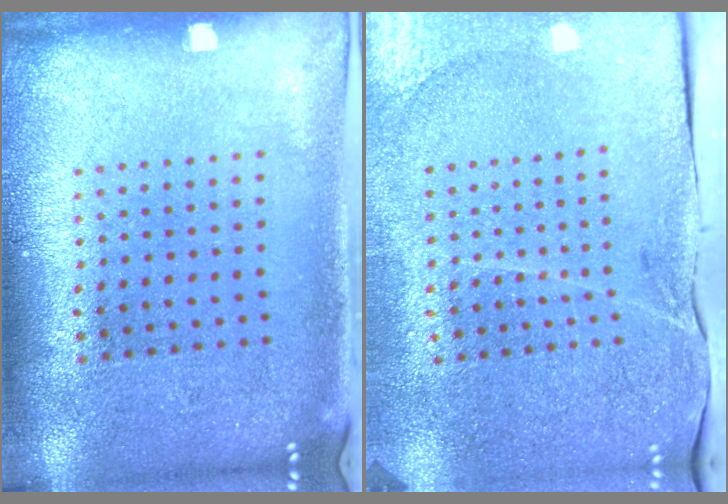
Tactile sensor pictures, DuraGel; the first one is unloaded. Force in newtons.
{"total": 3.4, "press": 3.3, "slide": 0.4}